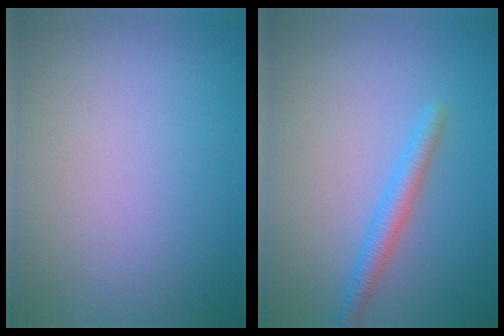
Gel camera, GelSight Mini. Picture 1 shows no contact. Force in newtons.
{"total": 2.2, "press": 2.2, "slide": 0.1}